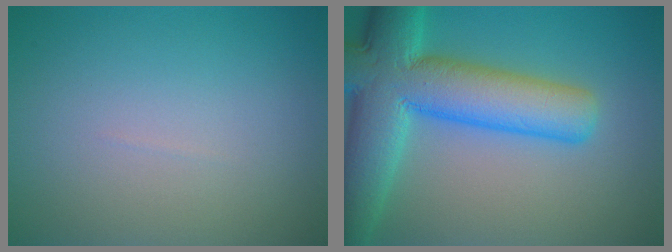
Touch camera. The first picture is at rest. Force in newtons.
{"total": 11.3, "press": 11.2, "slide": 0.4}